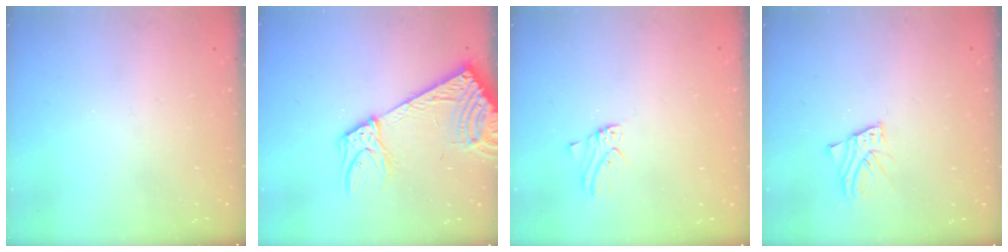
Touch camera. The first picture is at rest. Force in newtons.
{"total": 15.2, "press": 14.9, "slide": 3.4}
{"total": 0.0}
{"total": 3.0, "press": 2.9, "slide": 0.3}